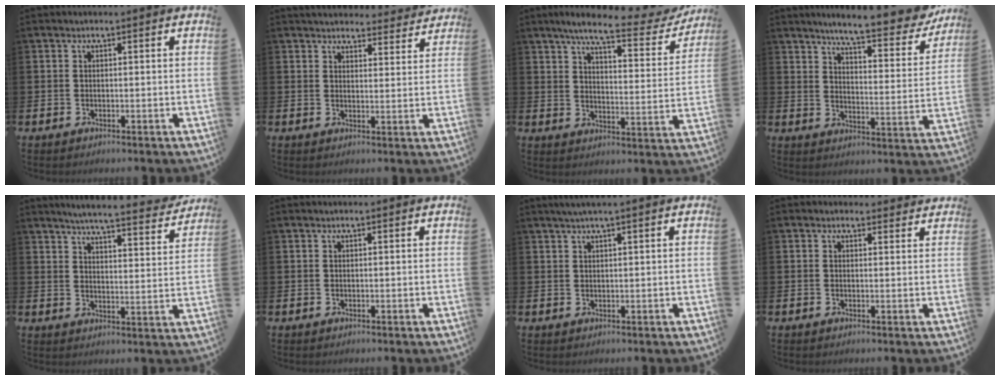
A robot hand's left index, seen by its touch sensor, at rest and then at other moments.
{"total": 4.3, "force": [4.2, 0.9, 0.2], "torque": [-0.008, -0.026, 0.075]}
{"total": 7.5, "force": [6.2, 1.2, 4.0], "torque": [-0.092, -0.034, 0.098]}
{"total": 7.6, "force": [7.1, 0.7, 2.7], "torque": [-0.064, -0.054, 0.118]}
{"total": 5.7, "force": [5.5, 0.0, 1.6], "torque": [-0.036, -0.041, 0.090]}
{"total": 0.0}
{"total": 1.8, "force": [1.3, -0.2, 1.3], "torque": [-0.028, 0.002, 0.024]}
{"total": 1.1, "force": [0.9, 0.6, 0.1], "torque": [0.004, 0.003, 0.014]}